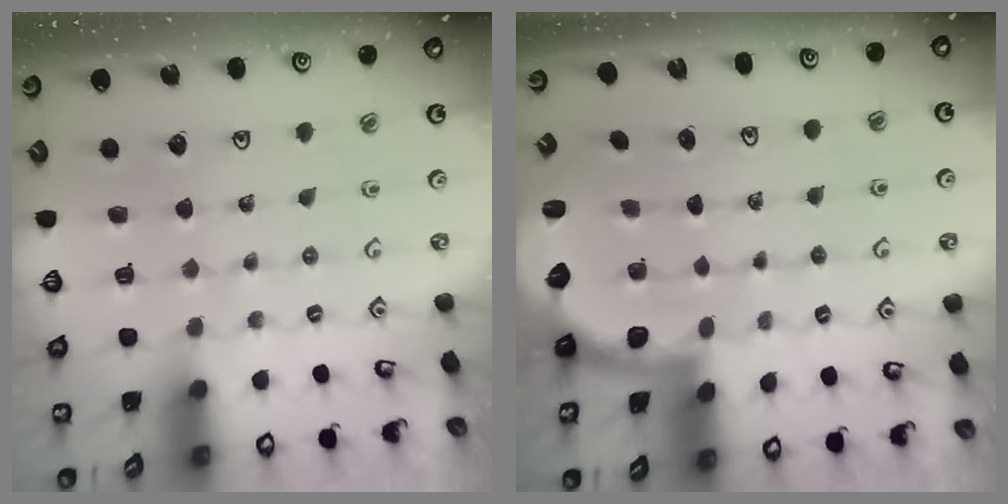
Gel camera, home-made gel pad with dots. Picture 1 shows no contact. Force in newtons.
{"total": 2.6, "press": 1.9, "slide": 1.7}